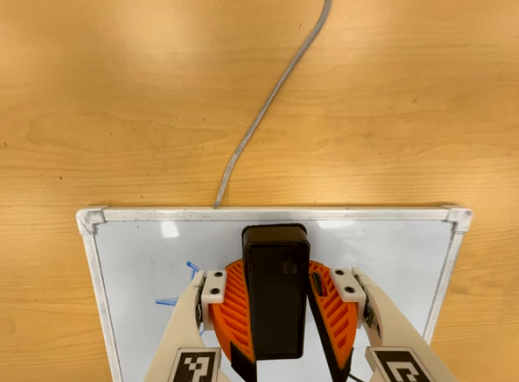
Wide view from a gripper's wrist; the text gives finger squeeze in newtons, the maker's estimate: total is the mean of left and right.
{"total": 11.6, "left": 13.1, "right": 10.2}